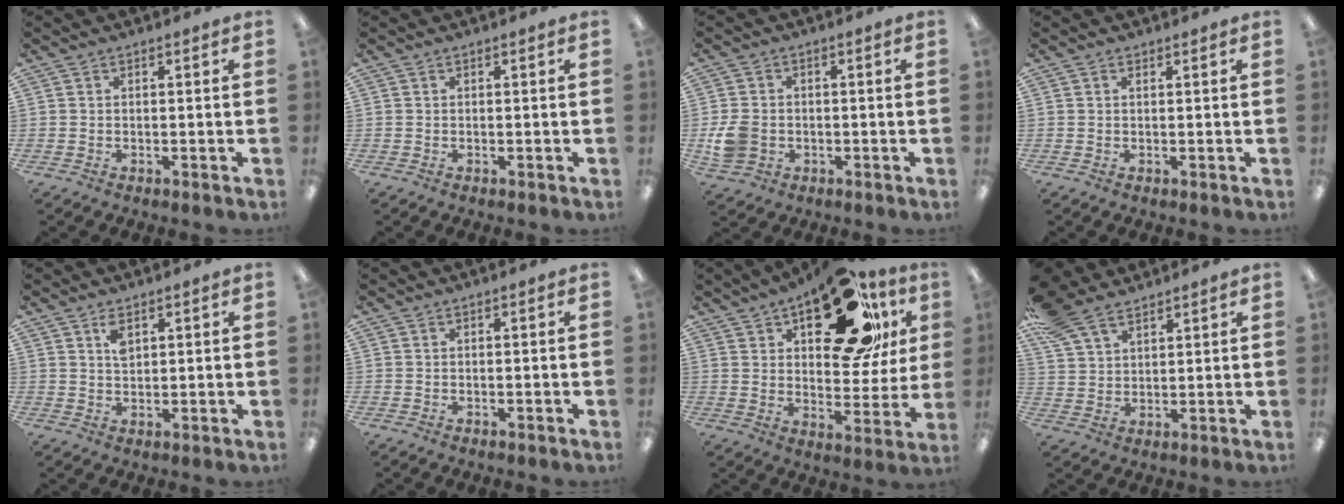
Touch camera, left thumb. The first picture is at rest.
{"total": 0.0}
{"total": 6.6, "force": [-1.2, 5.6, 3.4], "torque": [-0.069, 0.009, -0.019]}
{"total": 0.7, "force": [0.5, 0.4, 0.5], "torque": [-0.010, 0.002, 0.008]}
{"total": 3.8, "force": [2.2, 2.0, 2.4], "torque": [-0.037, -0.004, 0.036]}
{"total": 0.0}
{"total": 26.2, "force": [14.4, 12.9, 17.7], "torque": [-0.241, -0.069, 0.235]}
{"total": 10.5, "force": [7.8, 5.2, 4.6], "torque": [-0.105, -0.024, 0.152]}